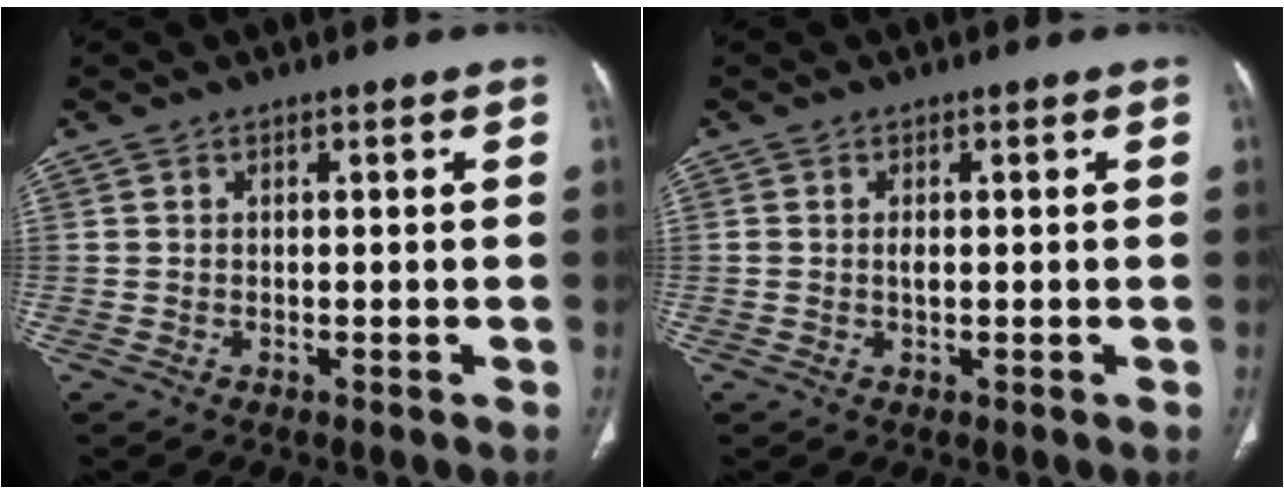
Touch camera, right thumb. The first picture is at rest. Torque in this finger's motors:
{"motor_torque": [0.38, 0.49, 0.38, -0.04, 0.03]}